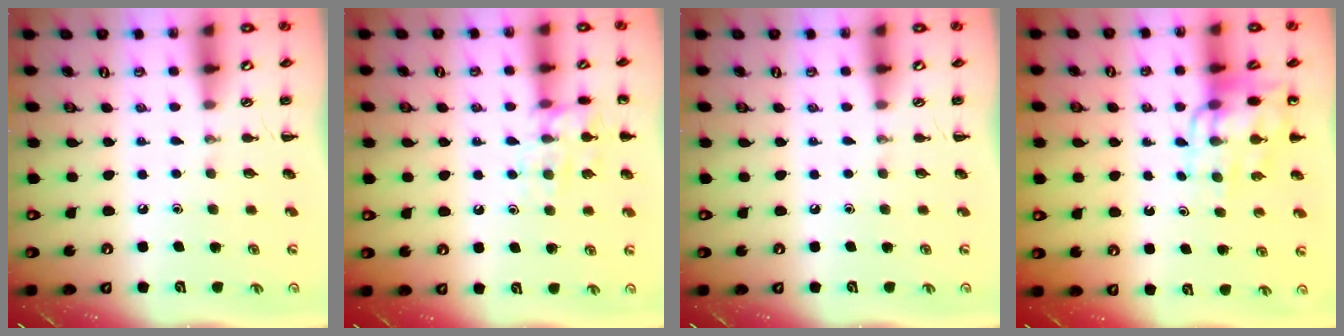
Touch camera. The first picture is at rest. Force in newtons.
{"total": 11.7, "press": 11.7, "slide": 0.6}
{"total": 0.0}
{"total": 11.2, "press": 10.9, "slide": 2.6}